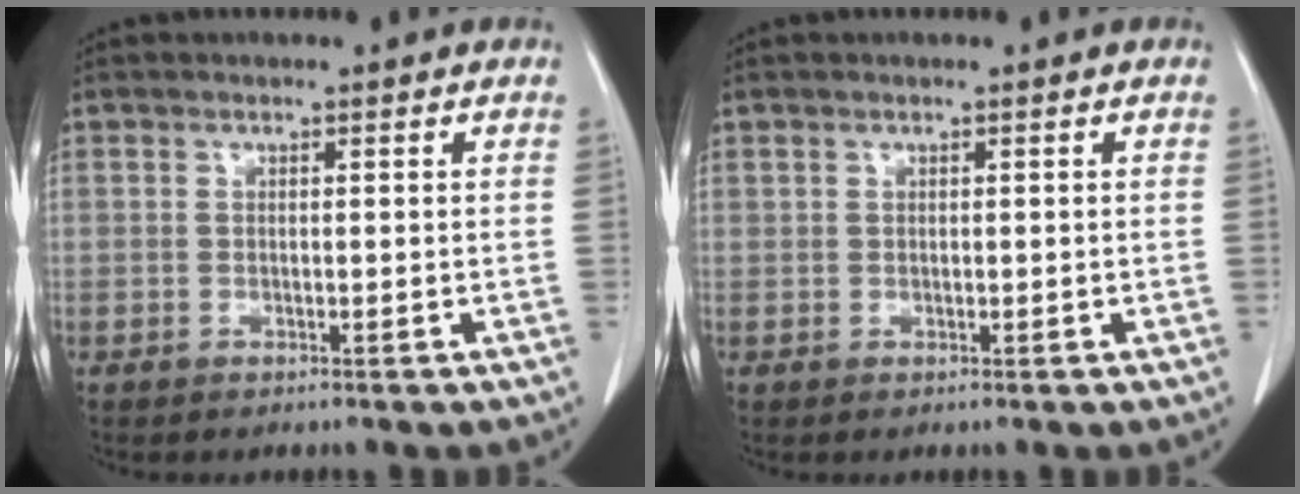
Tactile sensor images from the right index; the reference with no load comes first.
{"total": 0.5, "force": [0.3, 0.4, 0.2], "torque": [-0.001, 0.000, 0.006]}